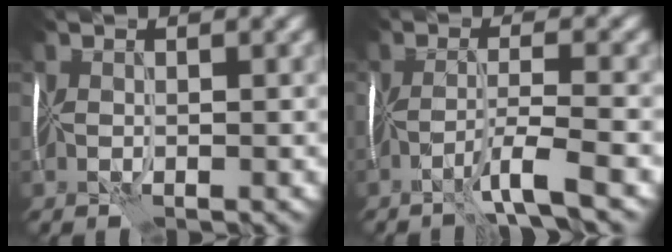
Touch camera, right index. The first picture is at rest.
{"total": 3.3, "force": [-2.1, -0.7, 2.5], "torque": [-0.043, 0.004, -0.056]}